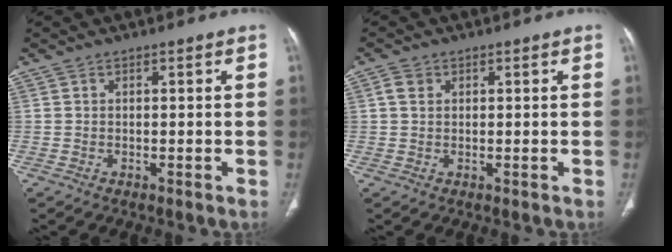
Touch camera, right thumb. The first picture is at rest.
{"total": 1.9, "force": [0.6, 1.5, 1.0], "torque": [-0.019, 0.000, 0.010]}